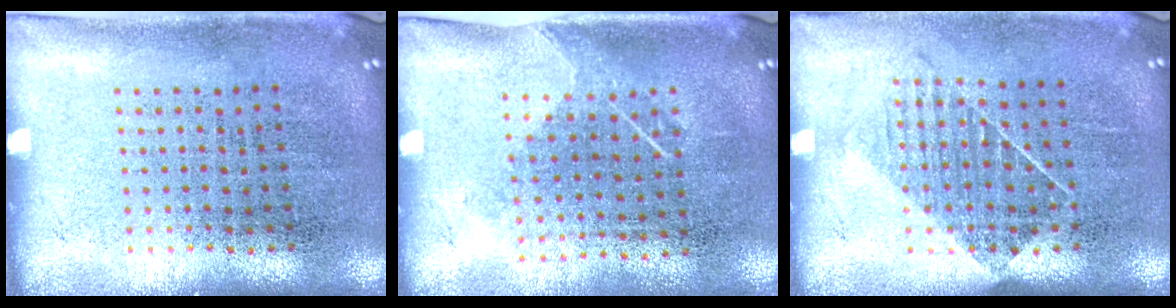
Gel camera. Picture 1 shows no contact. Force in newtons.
{"total": 1.2, "press": 0.9, "slide": 0.8}
{"total": 1.1, "press": 0.9, "slide": 0.6}